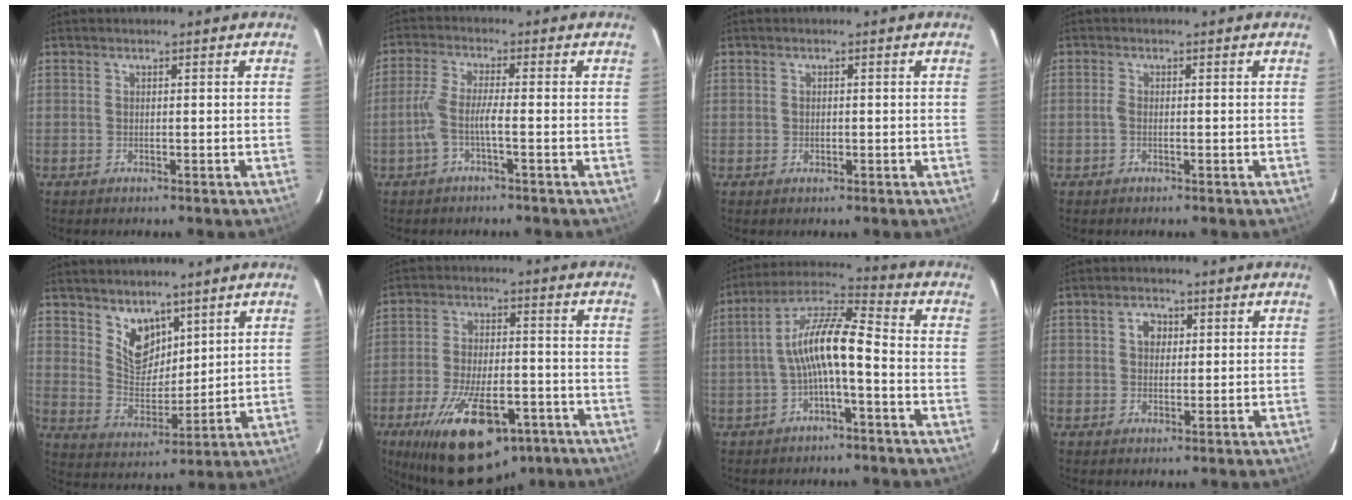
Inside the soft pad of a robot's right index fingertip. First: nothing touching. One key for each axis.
{"total": 4.6, "fx": -1.9, "fy": 0.3, "fz": 4.2, "tx": -0.098, "ty": 0.003, "tz": -0.036}
{"total": 0.9, "fx": -0.1, "fy": 0.9, "fz": 0.3, "tx": -0.005, "ty": 0.000, "tz": -0.001}
{"total": 1.1, "fx": -0.3, "fy": 0.5, "fz": 0.9, "tx": -0.021, "ty": 0.002, "tz": -0.008}
{"total": 8.2, "fx": 5.6, "fy": 4.9, "fz": 3.6, "tx": -0.054, "ty": 0.000, "tz": 0.114}
{"total": 20.1, "fx": -11.7, "fy": 9.0, "fz": 13.7, "tx": -0.261, "ty": -0.022, "tz": -0.178}
{"total": 10.3, "fx": -2.3, "fy": 2.3, "fz": 9.7, "tx": -0.200, "ty": 0.022, "tz": -0.045}
{"total": 3.2, "fx": 0.8, "fy": 2.6, "fz": 1.6, "tx": -0.020, "ty": 0.012, "tz": 0.014}